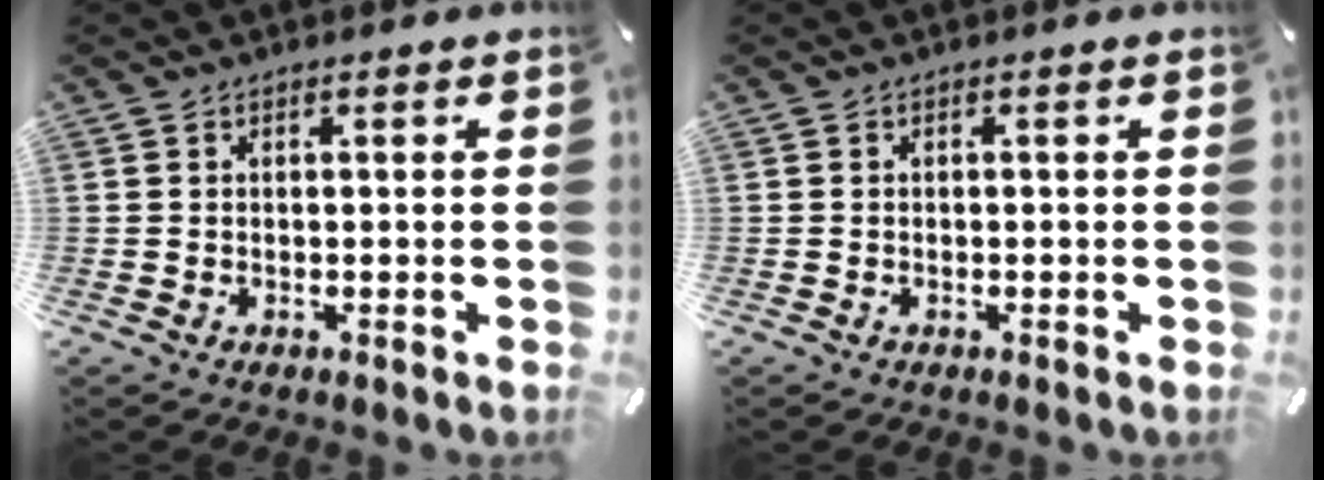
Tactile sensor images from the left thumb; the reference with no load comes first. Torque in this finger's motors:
{"motor_torque": [0.00, 0.16, -0.07, 0.03, 0.00]}